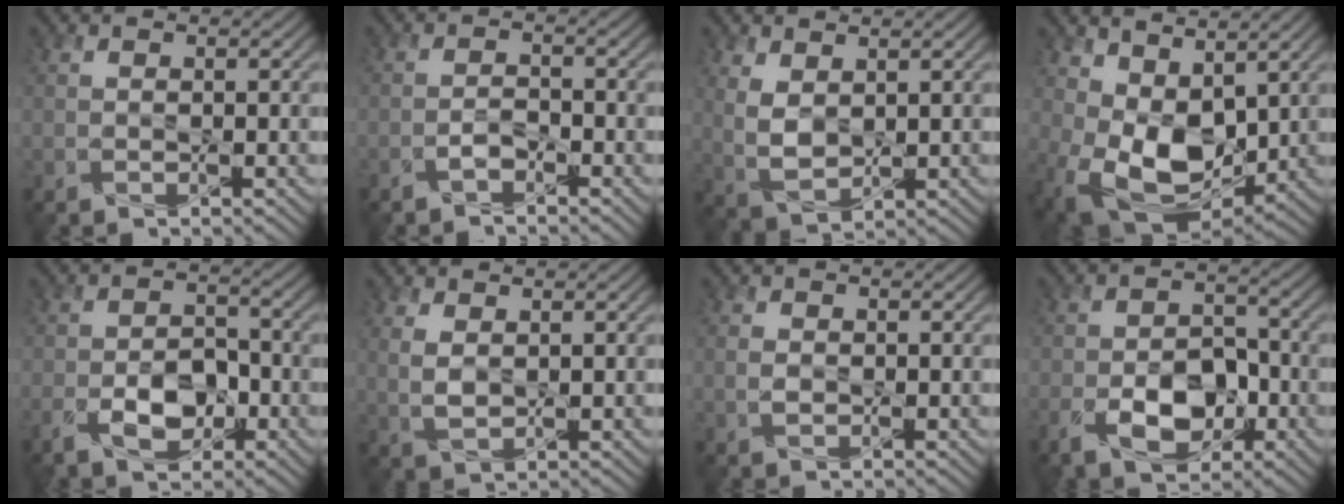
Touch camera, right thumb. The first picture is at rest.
{"total": 1.8, "force": [-1.5, 0.5, 0.9], "torque": [-0.020, 0.003, -0.034]}
{"total": 4.6, "force": [2.0, 2.6, 3.2], "torque": [-0.085, -0.005, 0.044]}
{"total": 11.7, "force": [2.2, 7.5, 8.7], "torque": [-0.200, -0.019, 0.045]}
{"total": 6.8, "force": [-3.1, 3.8, 4.7], "torque": [-0.087, -0.001, -0.060]}
{"total": 3.0, "force": [1.1, 1.7, 2.3], "torque": [-0.063, -0.001, 0.024]}
{"total": 1.7, "force": [-0.1, 1.3, 1.1], "torque": [-0.030, -0.001, -0.003]}
{"total": 8.7, "force": [-3.8, 5.1, 5.9], "torque": [-0.116, -0.005, -0.069]}